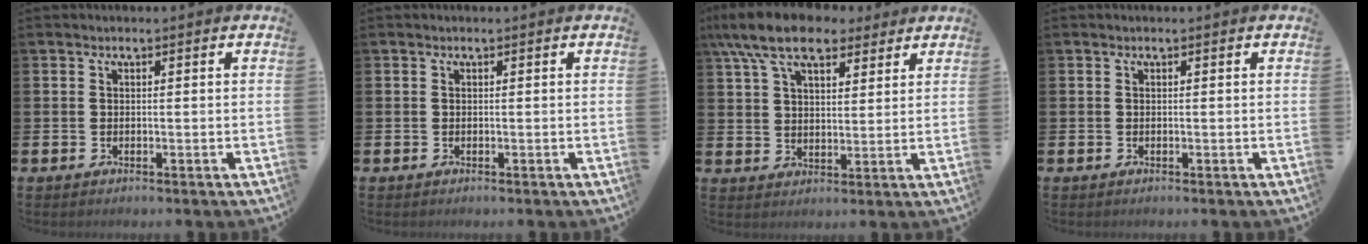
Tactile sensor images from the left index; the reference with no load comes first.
{"total": 0.0}
{"total": 9.7, "force": [8.0, 3.7, 4.0], "torque": [-0.093, -0.022, 0.146]}
{"total": 0.0}